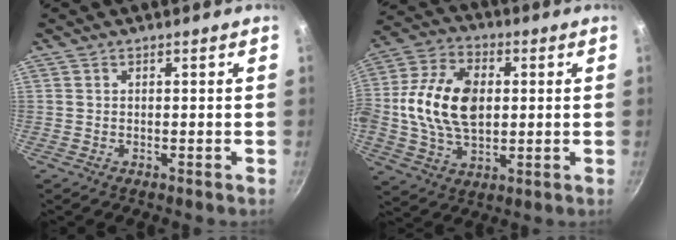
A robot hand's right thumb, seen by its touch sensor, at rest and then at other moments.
{"total": 17.0, "force": [1.1, 10.9, 13.0], "torque": [-0.233, 0.012, 0.010]}